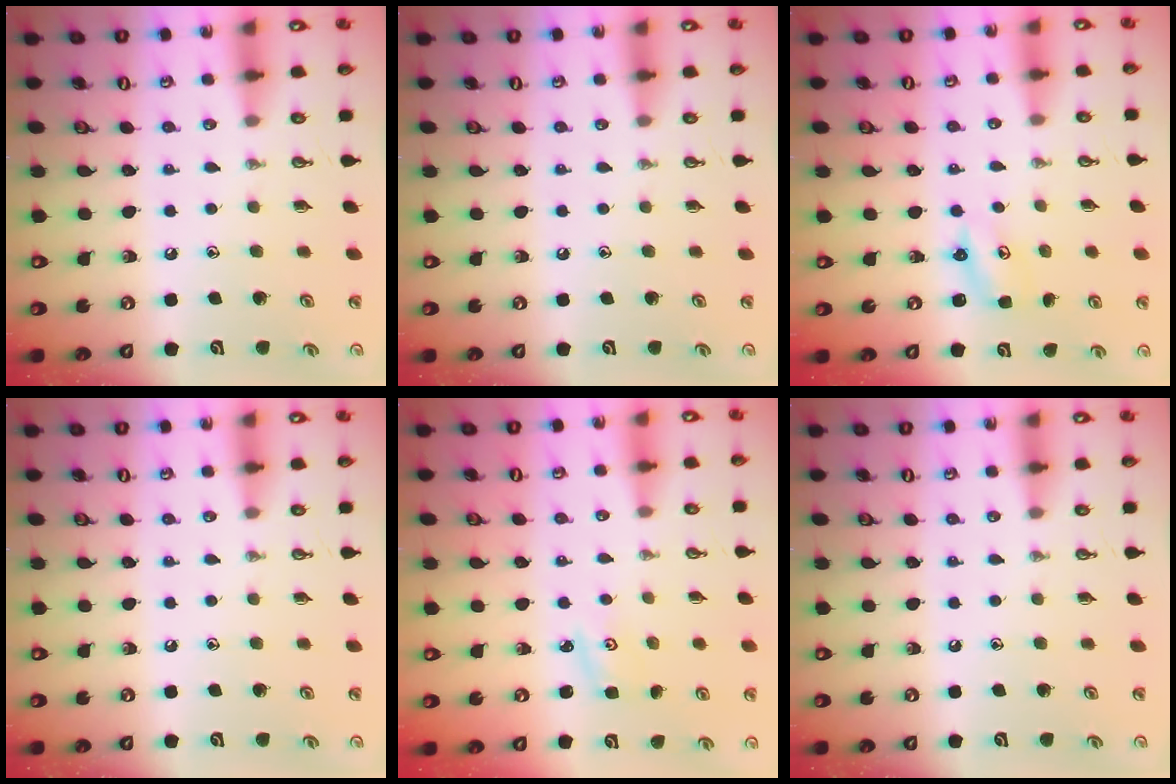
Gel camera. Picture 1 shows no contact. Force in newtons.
{"total": 0.0}
{"total": 2.9, "press": 2.9, "slide": 0.3}
{"total": 0.0}
{"total": 2.5, "press": 2.5, "slide": 0.3}
{"total": 0.0}